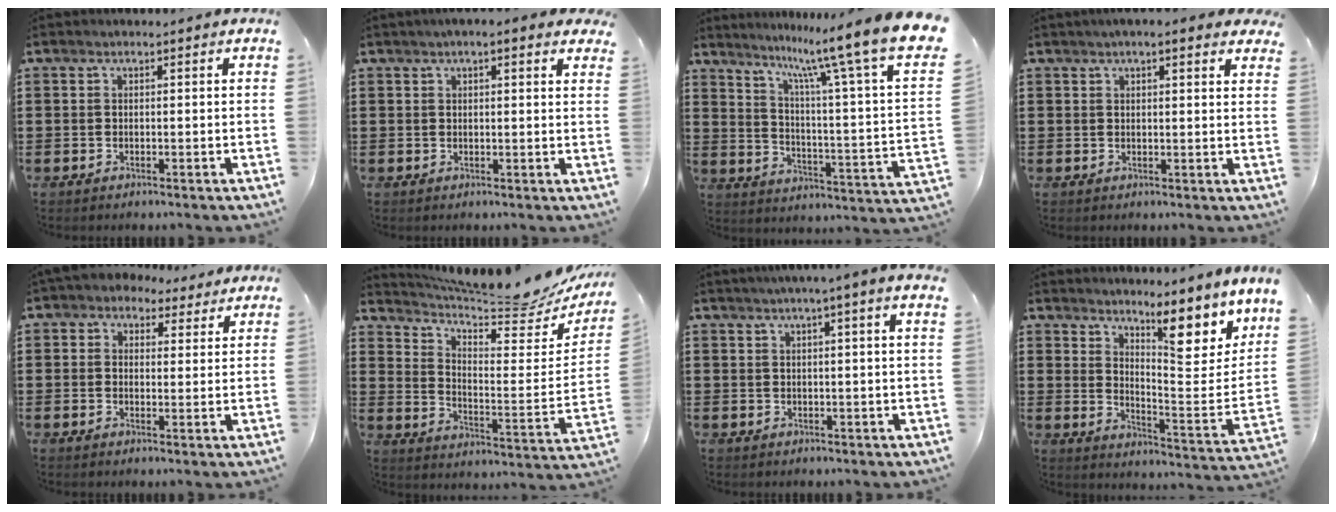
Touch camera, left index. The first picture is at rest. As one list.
[{"total": 2.0, "force": [1.4, 0.8, 1.2], "torque": [-0.027, 0.008, 0.024]}, {"total": 11.7, "force": [8.7, -0.2, 7.8], "torque": [-0.159, -0.074, 0.129]}, {"total": 2.5, "force": [2.0, 0.8, 1.3], "torque": [-0.031, 0.006, 0.034]}, {"total": 3.4, "force": [2.7, 1.9, 0.7], "torque": [-0.028, 0.002, 0.049]}, {"total": 8.7, "force": [7.9, 0.4, 3.7], "torque": [-0.078, -0.071, 0.128]}, {"total": 2.0, "force": [1.5, -0.5, 1.2], "torque": [-0.026, 0.000, 0.026]}, {"total": 8.5, "force": [6.3, 1.3, 5.5], "torque": [-0.081, -0.062, 0.097]}]